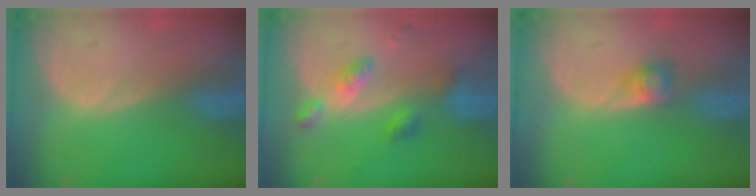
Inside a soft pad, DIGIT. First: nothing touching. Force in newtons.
{"total": 6.0, "press": 5.2, "slide": 2.8}
{"total": 2.4, "press": 2.4, "slide": 0.4}